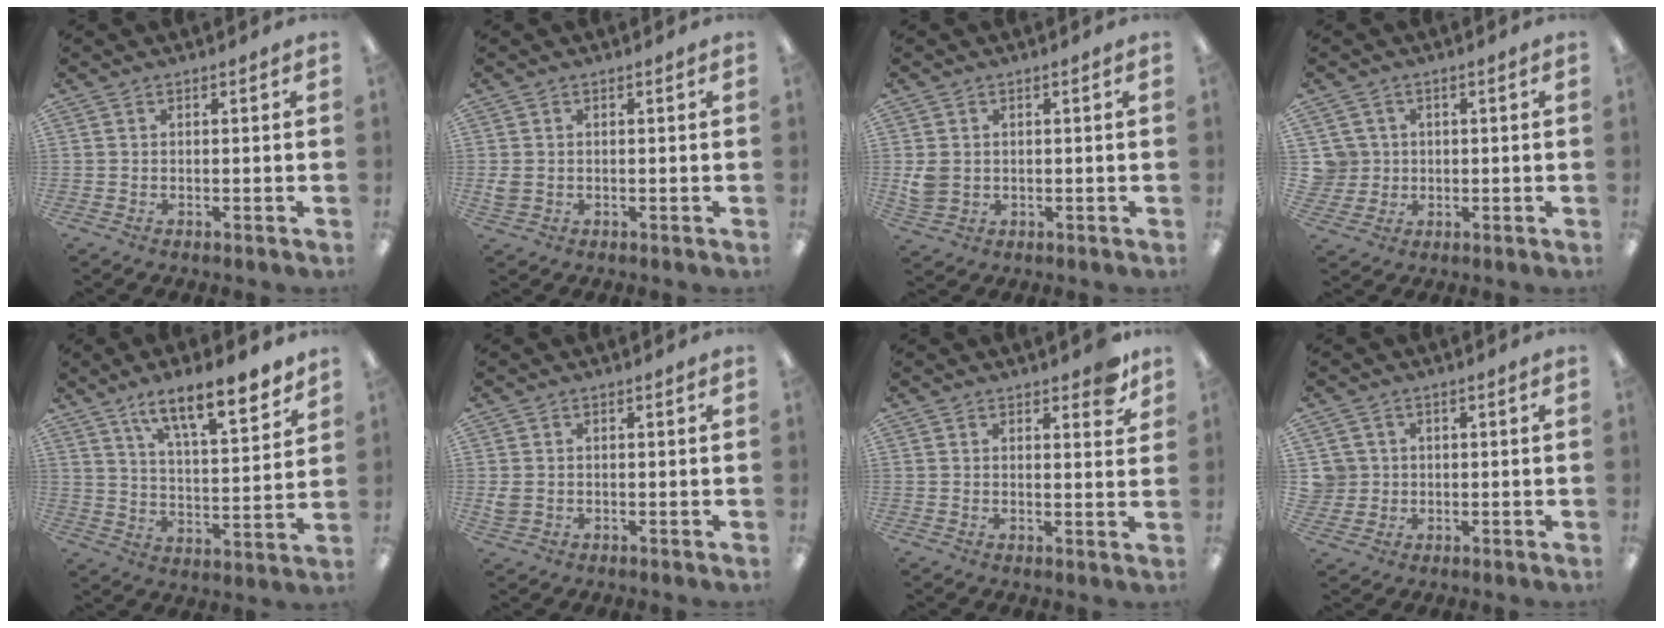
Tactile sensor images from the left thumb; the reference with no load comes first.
{"total": 1.9, "force": [0.1, 1.5, 1.0], "torque": [-0.019, 0.004, 0.002]}
{"total": 4.0, "force": [0.7, 3.4, 1.9], "torque": [-0.028, 0.004, 0.017]}
{"total": 5.1, "force": [1.0, 5.0, 0.5], "torque": [-0.025, 0.007, 0.019]}
{"total": 13.8, "force": [11.1, 3.1, 7.5], "torque": [-0.110, -0.072, 0.187]}
{"total": 2.0, "force": [0.2, 1.7, 1.1], "torque": [-0.021, 0.005, 0.003]}
{"total": 4.8, "force": [3.6, 1.9, 2.5], "torque": [-0.019, -0.019, 0.058]}
{"total": 4.1, "force": [0.8, 4.0, 0.1], "torque": [-0.008, 0.006, 0.015]}